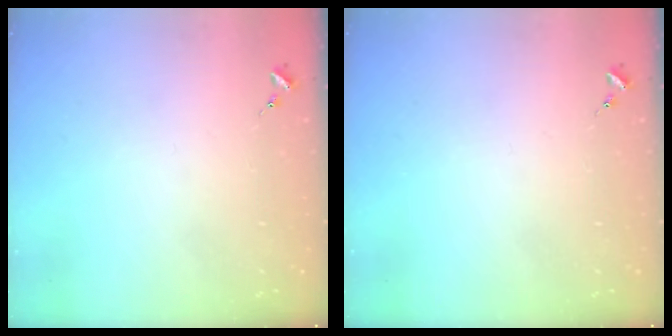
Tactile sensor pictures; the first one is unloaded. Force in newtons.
{"total": 0.0}